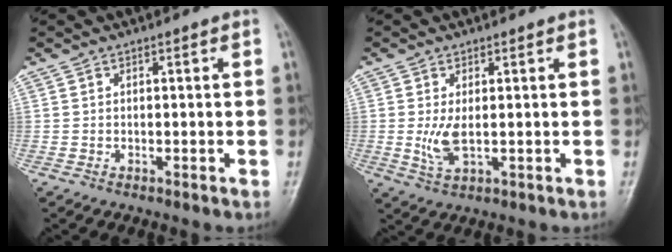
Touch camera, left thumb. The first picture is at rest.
{"total": 3.9, "force": [0.1, 1.7, 3.5], "torque": [-0.075, -0.011, 0.008]}